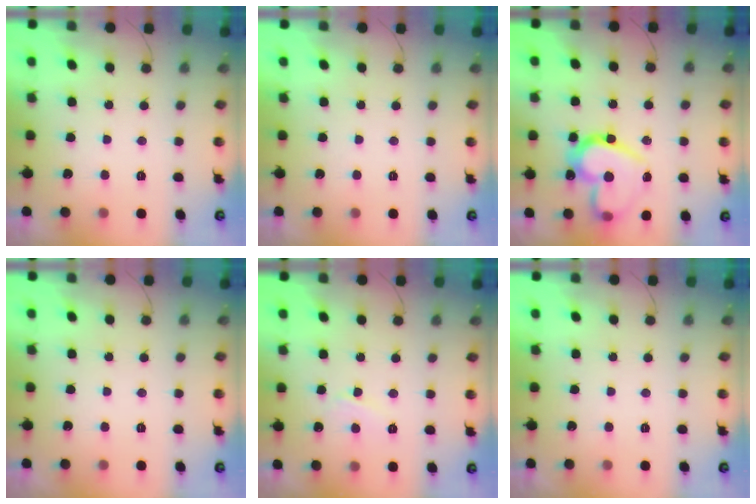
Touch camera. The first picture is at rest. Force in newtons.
{"total": 1.8, "press": 1.8, "slide": 0.1}
{"total": 19.1, "press": 18.9, "slide": 2.7}
{"total": 0.0}
{"total": 4.6, "press": 4.5, "slide": 0.6}
{"total": 1.8, "press": 1.8, "slide": 0.1}